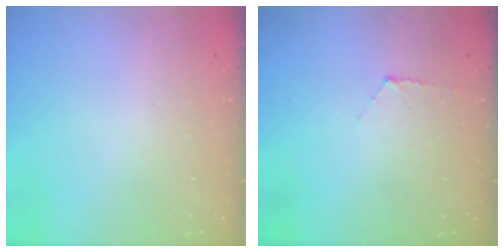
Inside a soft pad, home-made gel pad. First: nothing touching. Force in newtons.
{"total": 5.5, "press": 5.5, "slide": 0.4}